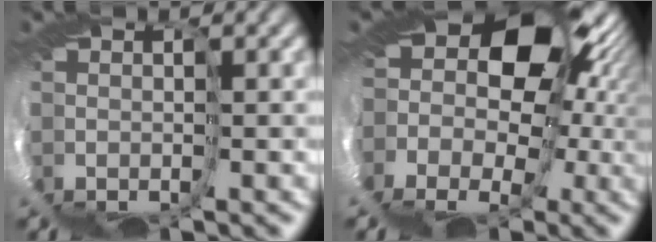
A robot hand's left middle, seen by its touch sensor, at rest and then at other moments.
{"total": 11.6, "force": [3.0, 7.4, 8.3], "torque": [-0.135, -0.005, 0.054]}